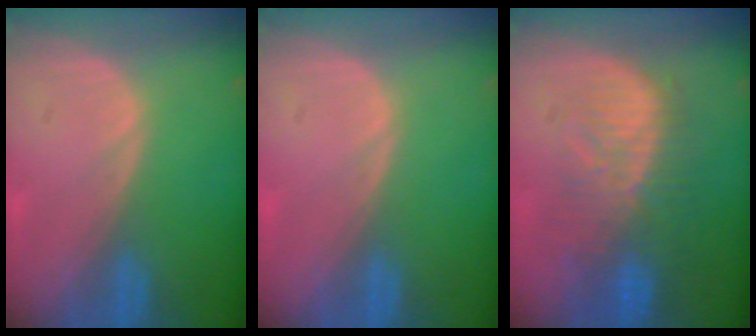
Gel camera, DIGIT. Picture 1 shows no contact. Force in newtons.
{"total": 0.0}
{"total": 10.0, "press": 9.0, "slide": 4.2}